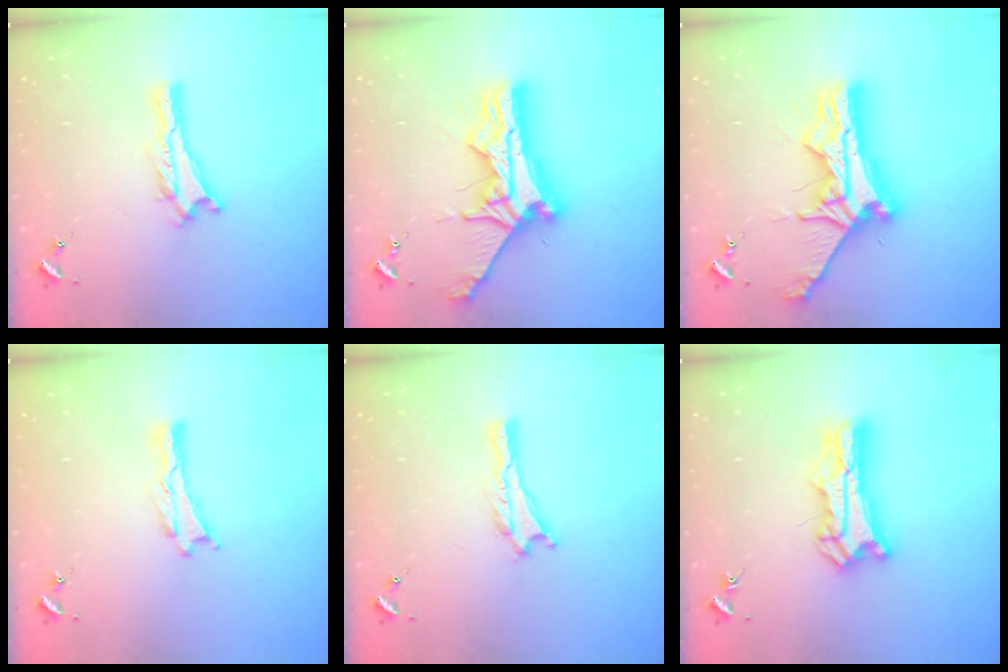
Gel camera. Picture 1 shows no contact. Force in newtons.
{"total": 11.9, "press": 11.9, "slide": 1.0}
{"total": 11.9, "press": 11.9, "slide": 1.0}
{"total": 0.0}
{"total": 0.0}
{"total": 10.7, "press": 10.6, "slide": 1.0}